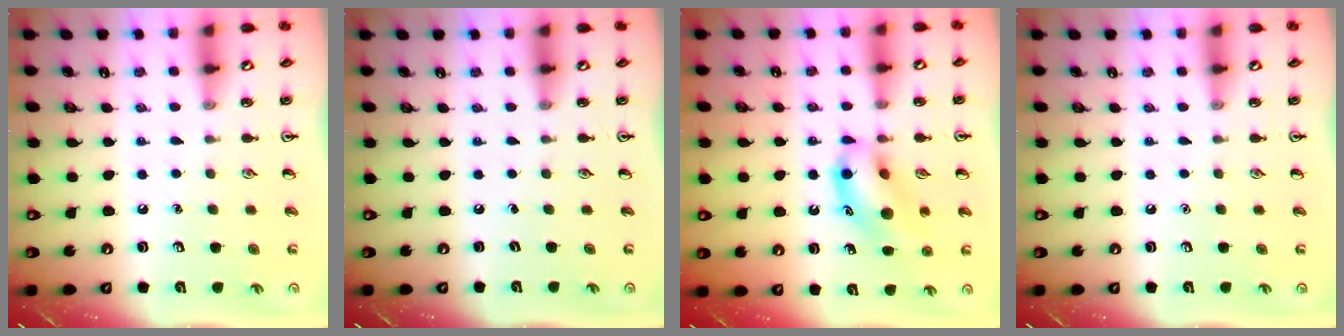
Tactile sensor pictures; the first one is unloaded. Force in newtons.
{"total": 0.0}
{"total": 13.6, "press": 13.3, "slide": 2.4}
{"total": 0.0}